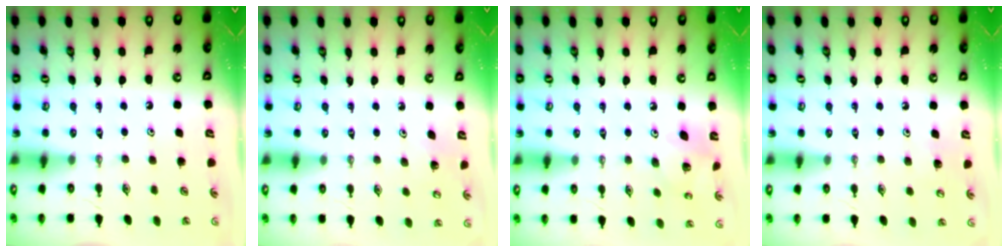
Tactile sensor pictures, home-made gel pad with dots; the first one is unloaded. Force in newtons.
{"total": 2.5, "press": 2.5, "slide": 0.2}
{"total": 7.4, "press": 7.4, "slide": 0.1}
{"total": 4.5, "press": 4.4, "slide": 0.4}